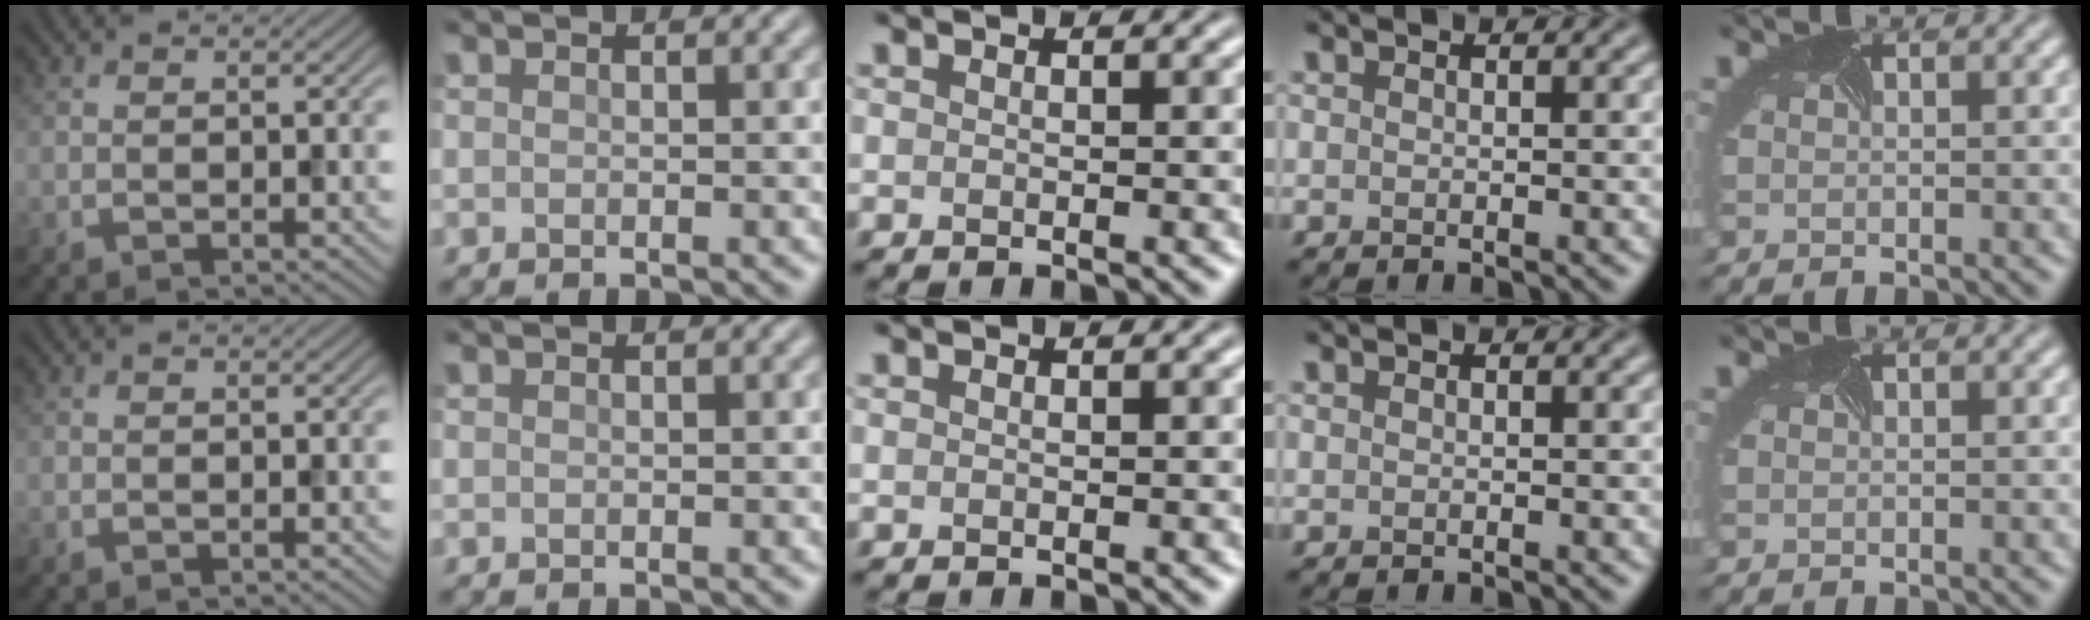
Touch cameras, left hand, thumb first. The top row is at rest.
{}